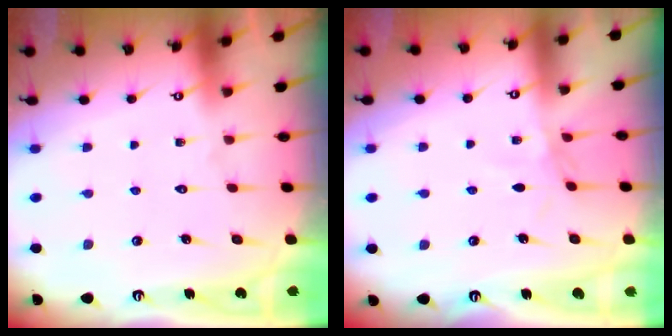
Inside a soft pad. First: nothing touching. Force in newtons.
{"total": 1.9, "press": 1.9, "slide": 0.5}